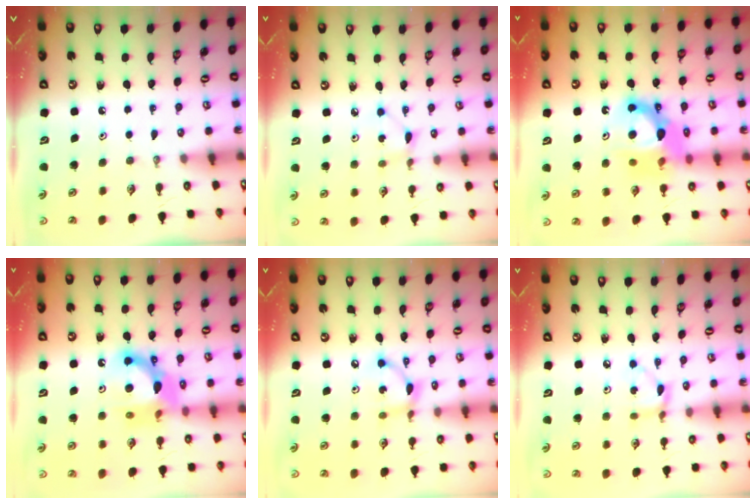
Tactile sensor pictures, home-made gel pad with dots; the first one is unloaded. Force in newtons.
{"total": 2.5, "press": 2.5, "slide": 0.4}
{"total": 13.1, "press": 13.1, "slide": 1.2}
{"total": 12.4, "press": 12.3, "slide": 1.8}
{"total": 7.6, "press": 7.6, "slide": 0.3}
{"total": 4.3, "press": 4.3, "slide": 0.3}